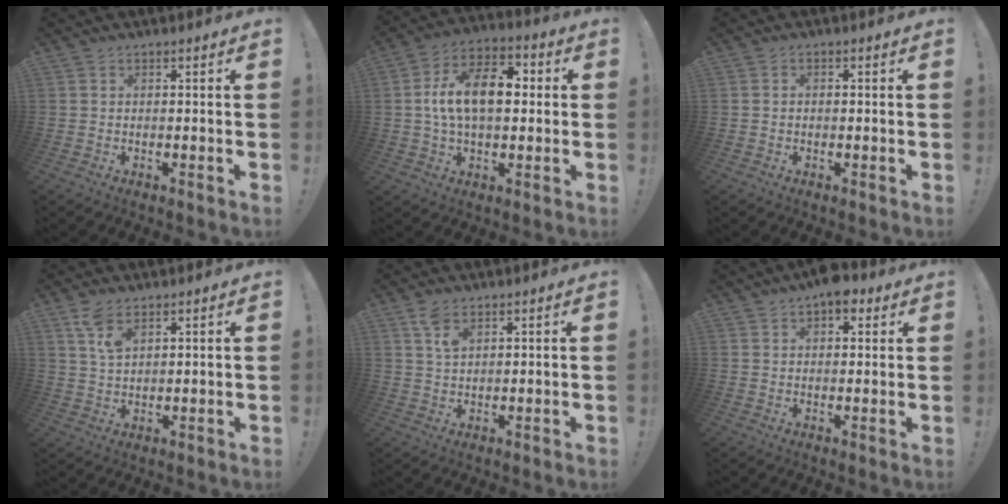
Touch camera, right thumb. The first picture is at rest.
{"total": 16.0, "force": [1.4, 9.1, 13.1], "torque": [-0.233, 0.020, 0.026]}
{"total": 1.0, "force": [-0.6, 0.7, 0.5], "torque": [-0.015, 0.006, -0.009]}
{"total": 6.2, "force": [3.8, 2.8, 4.0], "torque": [-0.070, -0.017, 0.069]}
{"total": 4.5, "force": [2.8, 2.1, 2.9], "torque": [-0.055, -0.009, 0.050]}
{"total": 5.9, "force": [3.6, 3.1, 3.6], "torque": [-0.039, -0.016, 0.059]}